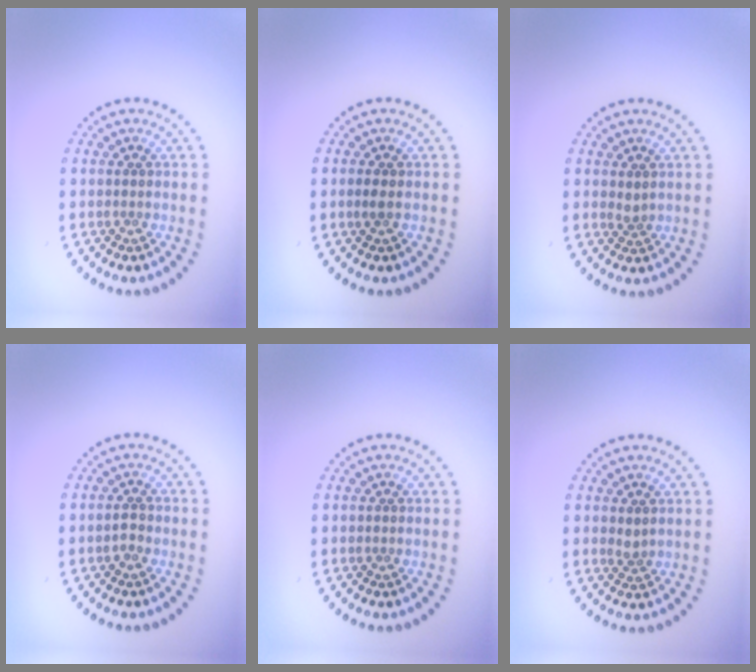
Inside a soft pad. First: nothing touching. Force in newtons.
{"total": 0.8, "press": 0.8, "slide": 0.3}
{"total": 1.0, "press": 0.8, "slide": 0.6}
{"total": 1.0, "press": 0.9, "slide": 0.5}
{"total": 0.0}
{"total": 1.0, "press": 0.7, "slide": 0.7}